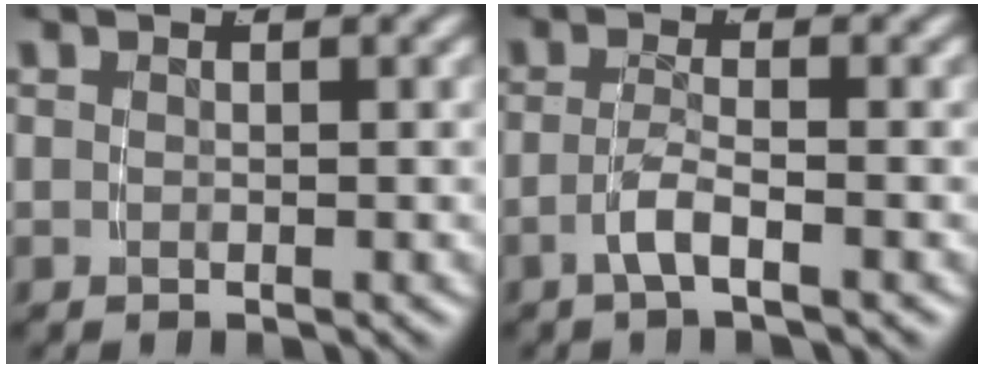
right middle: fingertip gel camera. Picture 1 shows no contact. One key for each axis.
{"total": 2.1, "fx": -1.4, "fy": -0.4, "fz": 1.6, "tx": -0.030, "ty": -0.007, "tz": -0.022}